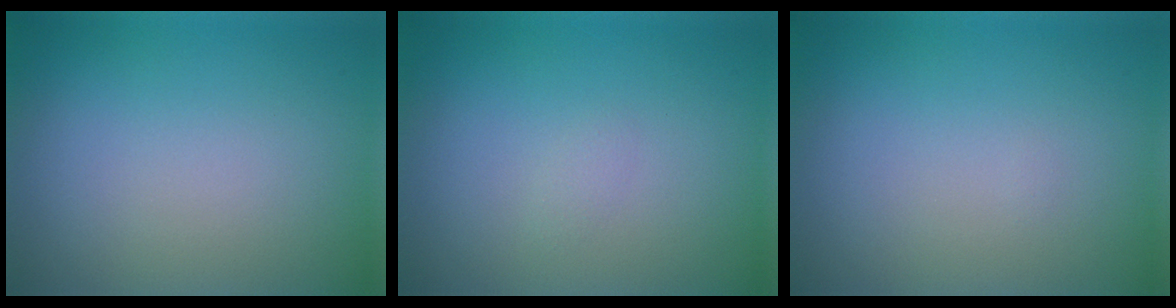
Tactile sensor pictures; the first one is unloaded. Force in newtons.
{"total": 0.5, "press": 0.5, "slide": 0.1}
{"total": 0.0}